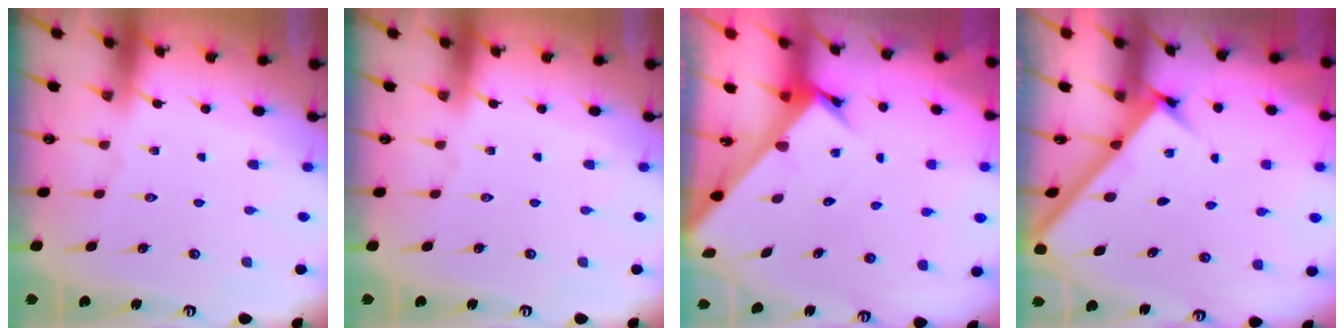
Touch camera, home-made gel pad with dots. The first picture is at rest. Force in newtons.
{"total": 0.0}
{"total": 2.8, "press": 2.8, "slide": 0.2}
{"total": 2.6, "press": 2.6, "slide": 0.3}